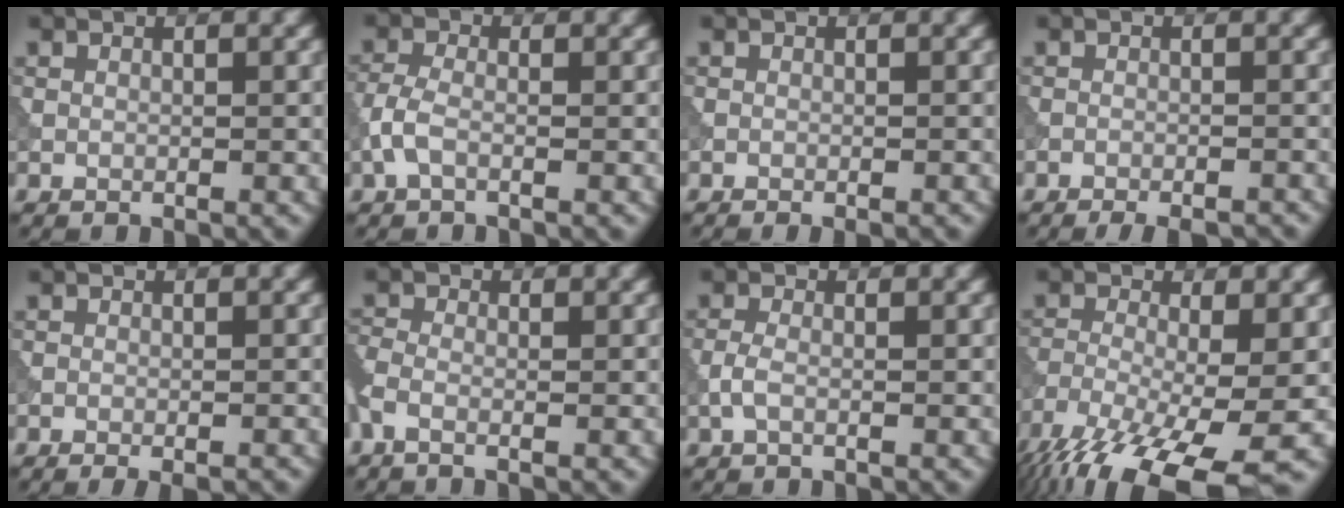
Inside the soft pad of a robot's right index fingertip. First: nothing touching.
{"total": 2.3, "force": [-1.0, 1.0, 1.8], "torque": [-0.046, 0.003, -0.029]}
{"total": 1.2, "force": [-0.9, 0.2, 0.7], "torque": [-0.001, -0.002, -0.010]}
{"total": 3.8, "force": [-3.3, 0.8, 1.7], "torque": [-0.022, 0.002, -0.040]}
{"total": 2.1, "force": [-1.4, 0.5, 1.5], "torque": [-0.014, -0.002, -0.017]}
{"total": 2.3, "force": [-1.2, 0.8, 1.8], "torque": [-0.045, -0.011, -0.038]}
{"total": 1.5, "force": [-0.5, 0.6, 1.2], "torque": [-0.032, 0.002, -0.017]}
{"total": 13.3, "force": [-7.5, 3.9, 10.3], "torque": [-0.203, -0.021, -0.130]}